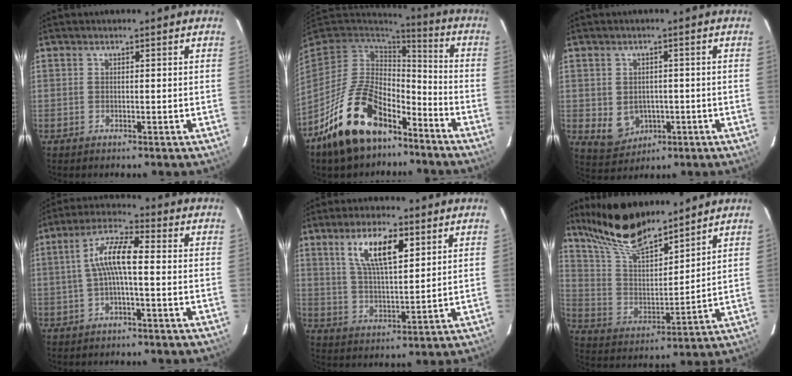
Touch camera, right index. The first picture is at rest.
{"total": 19.3, "force": [-12.0, 10.3, 11.1], "torque": [-0.232, 0.002, -0.193]}
{"total": 6.0, "force": [-1.2, 5.2, 2.8], "torque": [-0.065, 0.000, 0.002]}
{"total": 8.0, "force": [-0.3, 1.7, 7.8], "torque": [-0.161, 0.019, -0.006]}
{"total": 10.4, "force": [5.0, 3.2, 8.5], "torque": [-0.156, 0.009, 0.094]}
{"total": 17.4, "force": [14.2, 5.3, 8.6], "torque": [-0.168, 0.015, 0.266]}